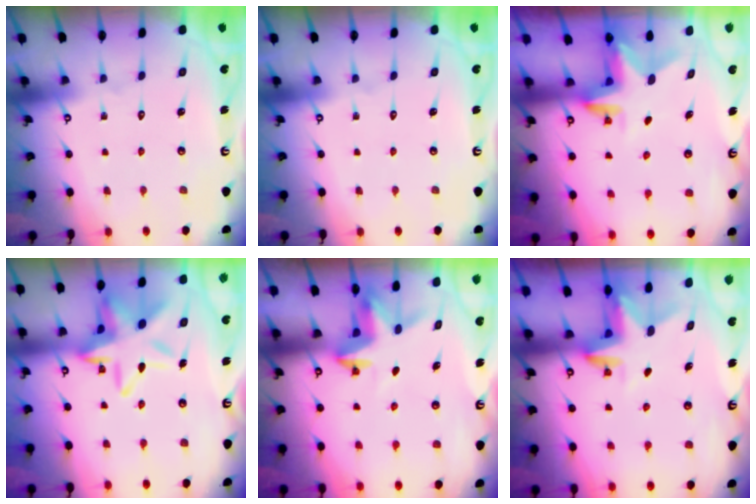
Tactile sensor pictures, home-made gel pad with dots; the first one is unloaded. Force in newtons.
{"total": 0.0}
{"total": 3.2, "press": 3.2, "slide": 0.2}
{"total": 16.5, "press": 16.4, "slide": 1.4}
{"total": 3.4, "press": 3.4, "slide": 0.1}
{"total": 2.9, "press": 2.9, "slide": 0.2}